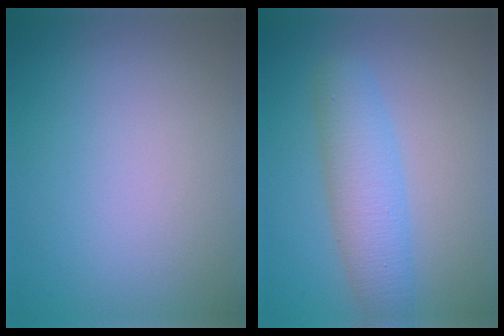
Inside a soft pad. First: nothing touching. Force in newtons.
{"total": 4.1, "press": 4.1, "slide": 0.1}